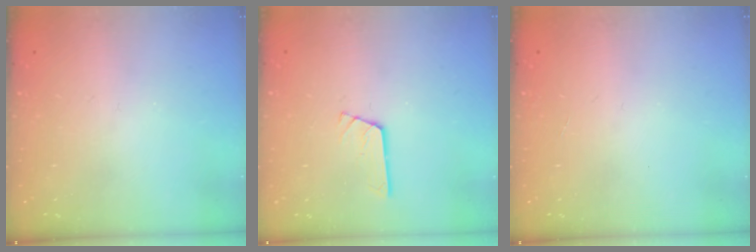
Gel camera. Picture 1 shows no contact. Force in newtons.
{"total": 2.9, "press": 2.9, "slide": 0.1}
{"total": 0.0}